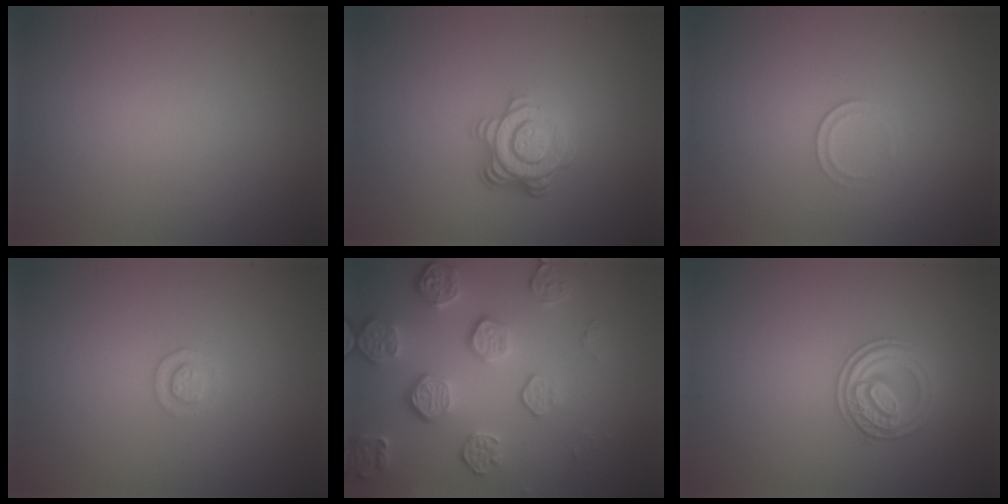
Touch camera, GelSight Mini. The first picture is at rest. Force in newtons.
{"total": 4.7, "press": 3.5, "slide": 3.2}
{"total": 0.7, "press": 0.3, "slide": 0.6}
{"total": 1.3, "press": 1.2, "slide": 0.3}
{"total": 5.4, "press": 4.1, "slide": 3.6}
{"total": 2.6, "press": 2.6, "slide": 0.5}